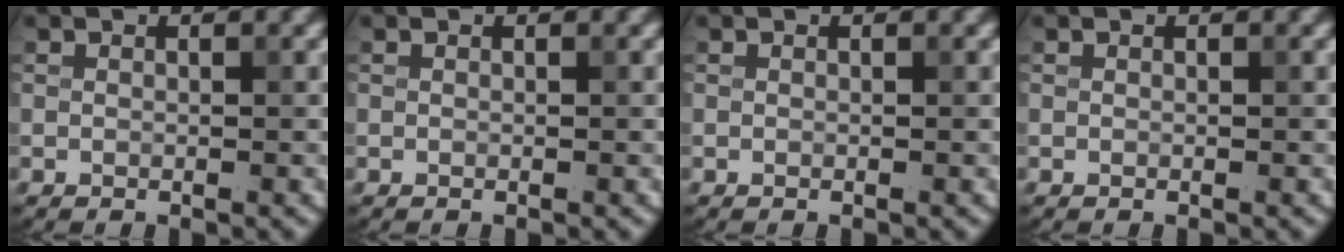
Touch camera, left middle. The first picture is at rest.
{"total": 0.0}
{"total": 0.0}
{"total": 0.0}